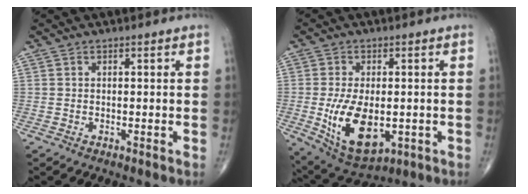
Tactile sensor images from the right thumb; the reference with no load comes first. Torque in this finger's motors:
{"motor_torque": [-0.17, 0.95, 0.74, 0.46, 0.29]}